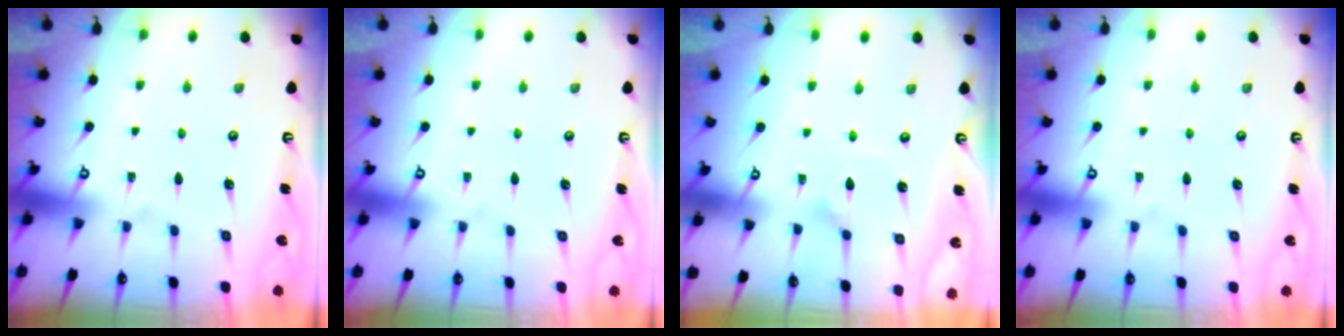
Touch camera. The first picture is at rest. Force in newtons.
{"total": 0.0}
{"total": 2.2, "press": 2.2, "slide": 0.1}
{"total": 0.0}